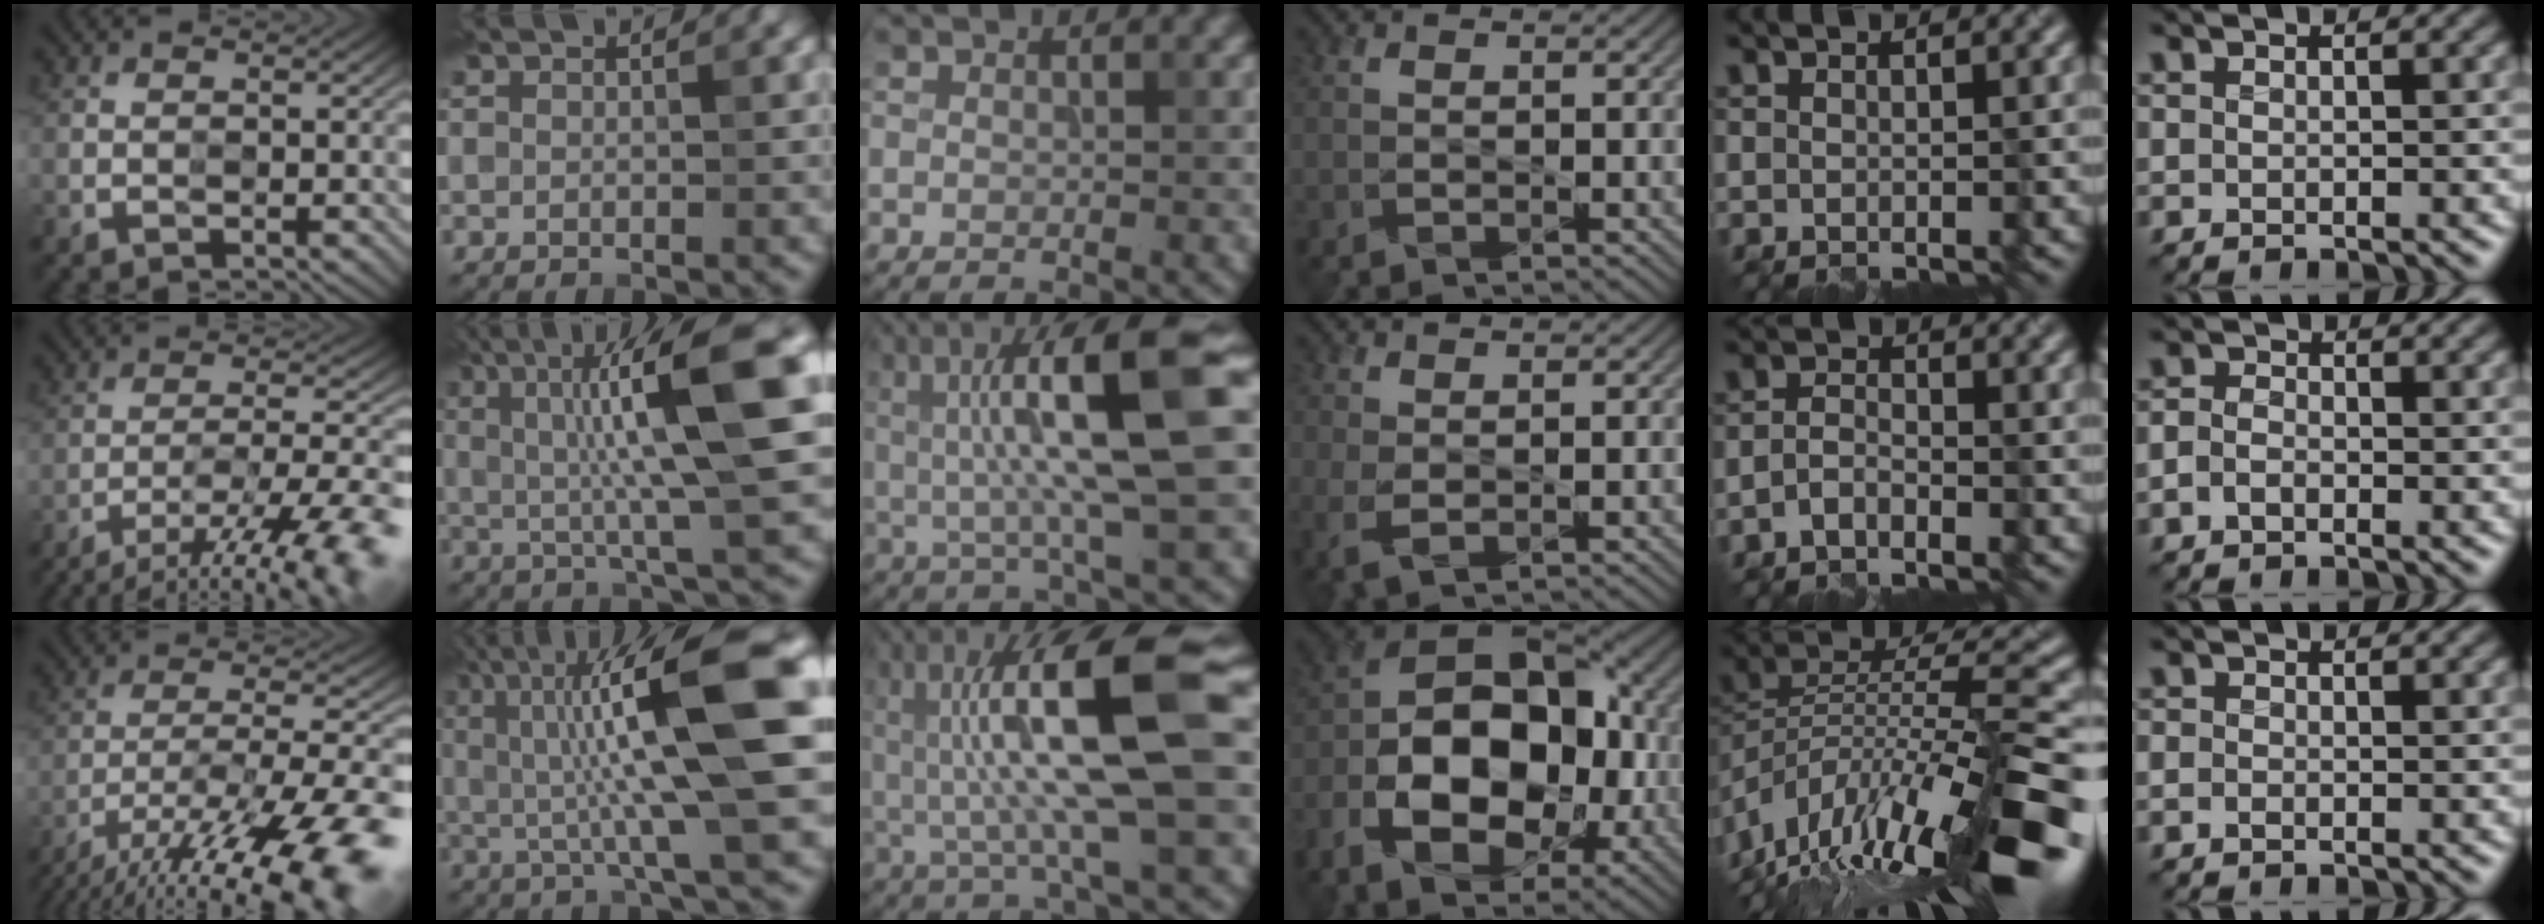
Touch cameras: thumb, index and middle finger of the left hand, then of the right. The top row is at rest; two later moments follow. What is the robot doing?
{"motion": "wipe", "object": "glass cup"}